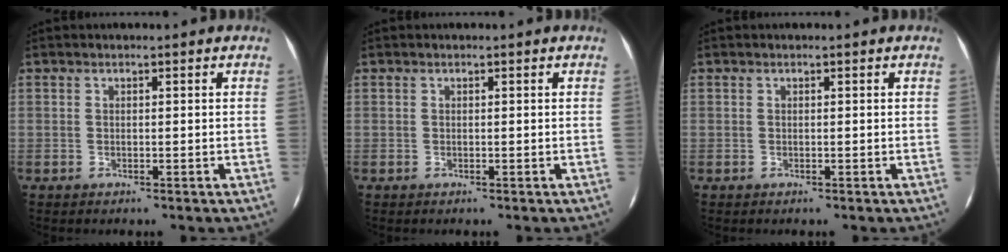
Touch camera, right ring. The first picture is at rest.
{"total": 0.0}
{"total": 0.0}